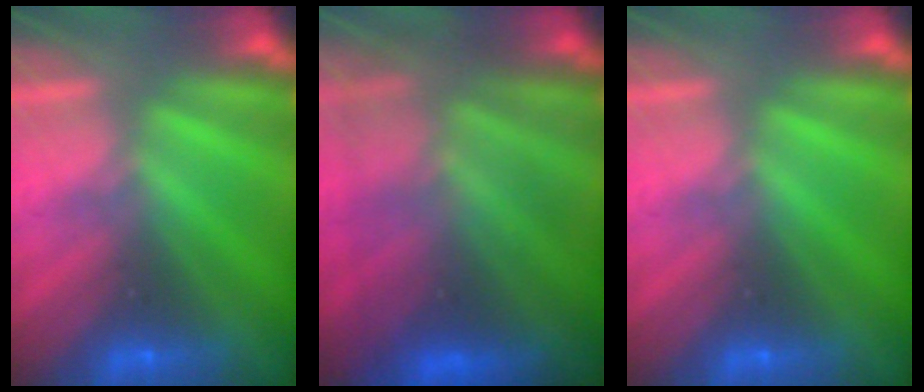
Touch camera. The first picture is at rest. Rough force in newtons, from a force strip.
{"total": 8.2}
{"total": 0.0}